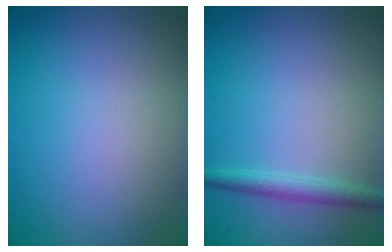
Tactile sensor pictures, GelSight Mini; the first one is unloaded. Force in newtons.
{"total": 1.9, "press": 1.9, "slide": 0.0}